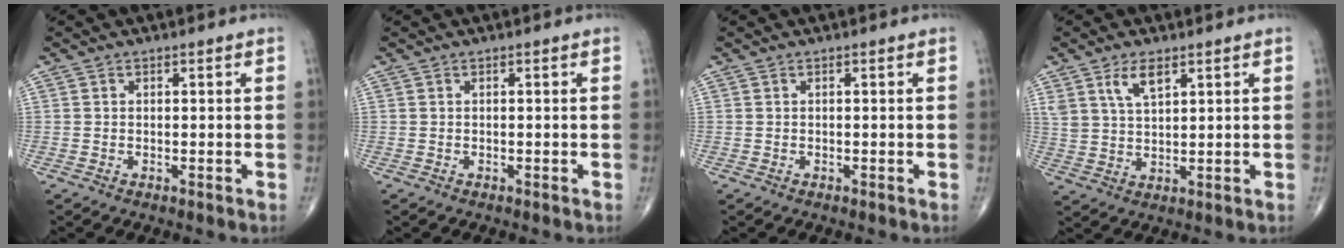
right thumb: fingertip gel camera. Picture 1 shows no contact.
{"total": 0.0}
{"total": 0.0}
{"total": 5.7, "force": [3.3, 2.5, 3.9], "torque": [-0.069, -0.016, 0.068]}